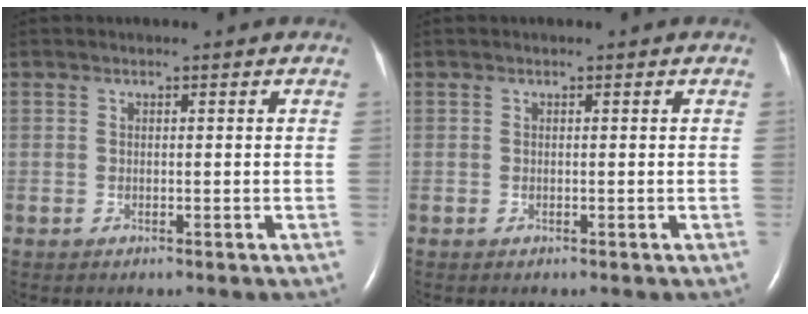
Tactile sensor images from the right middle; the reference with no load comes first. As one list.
[{"total": 0.0}]